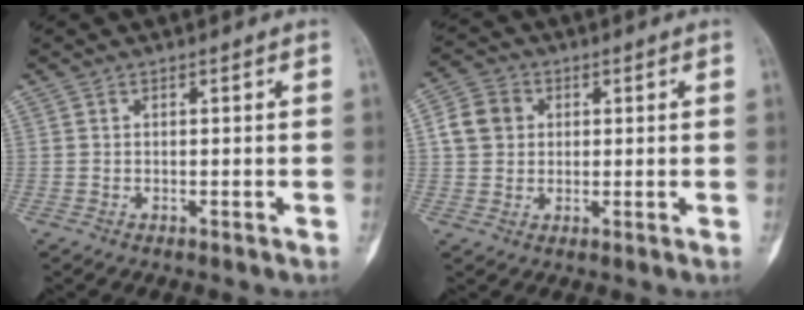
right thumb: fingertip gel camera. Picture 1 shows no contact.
{"total": 6.1, "force": [1.2, 5.2, 2.9], "torque": [-0.044, 0.006, 0.017]}